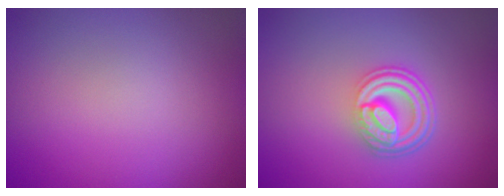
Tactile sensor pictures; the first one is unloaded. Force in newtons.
{"total": 5.0, "press": 3.5, "slide": 3.6}